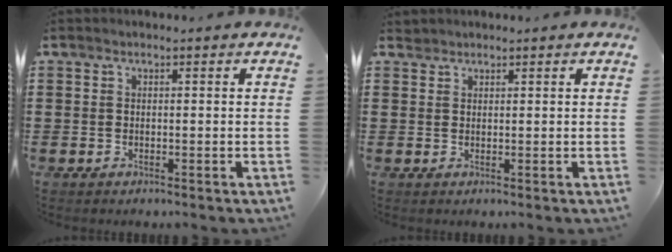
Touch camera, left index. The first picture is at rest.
{"total": 0.9, "force": [0.9, 0.3, 0.0], "torque": [-0.003, 0.001, 0.018]}